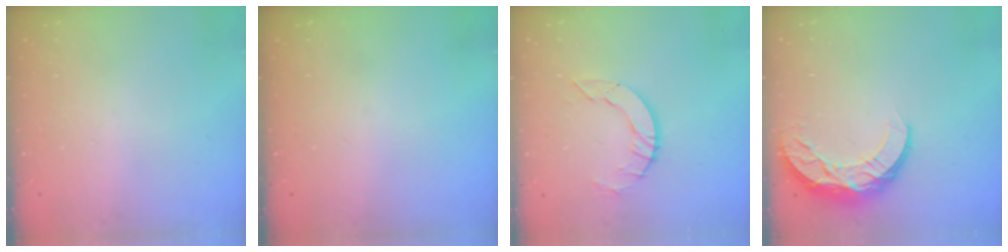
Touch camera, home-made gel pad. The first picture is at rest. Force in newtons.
{"total": 0.0}
{"total": 7.1, "press": 7.0, "slide": 0.7}
{"total": 10.1, "press": 10.1, "slide": 0.7}